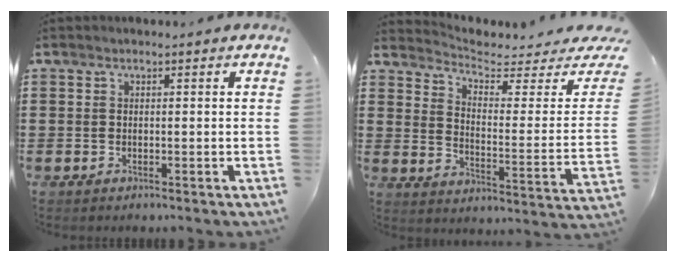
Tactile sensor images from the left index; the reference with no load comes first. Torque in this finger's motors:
{"motor_torque": [-0.77, -1.01, 0.16, -0.02]}